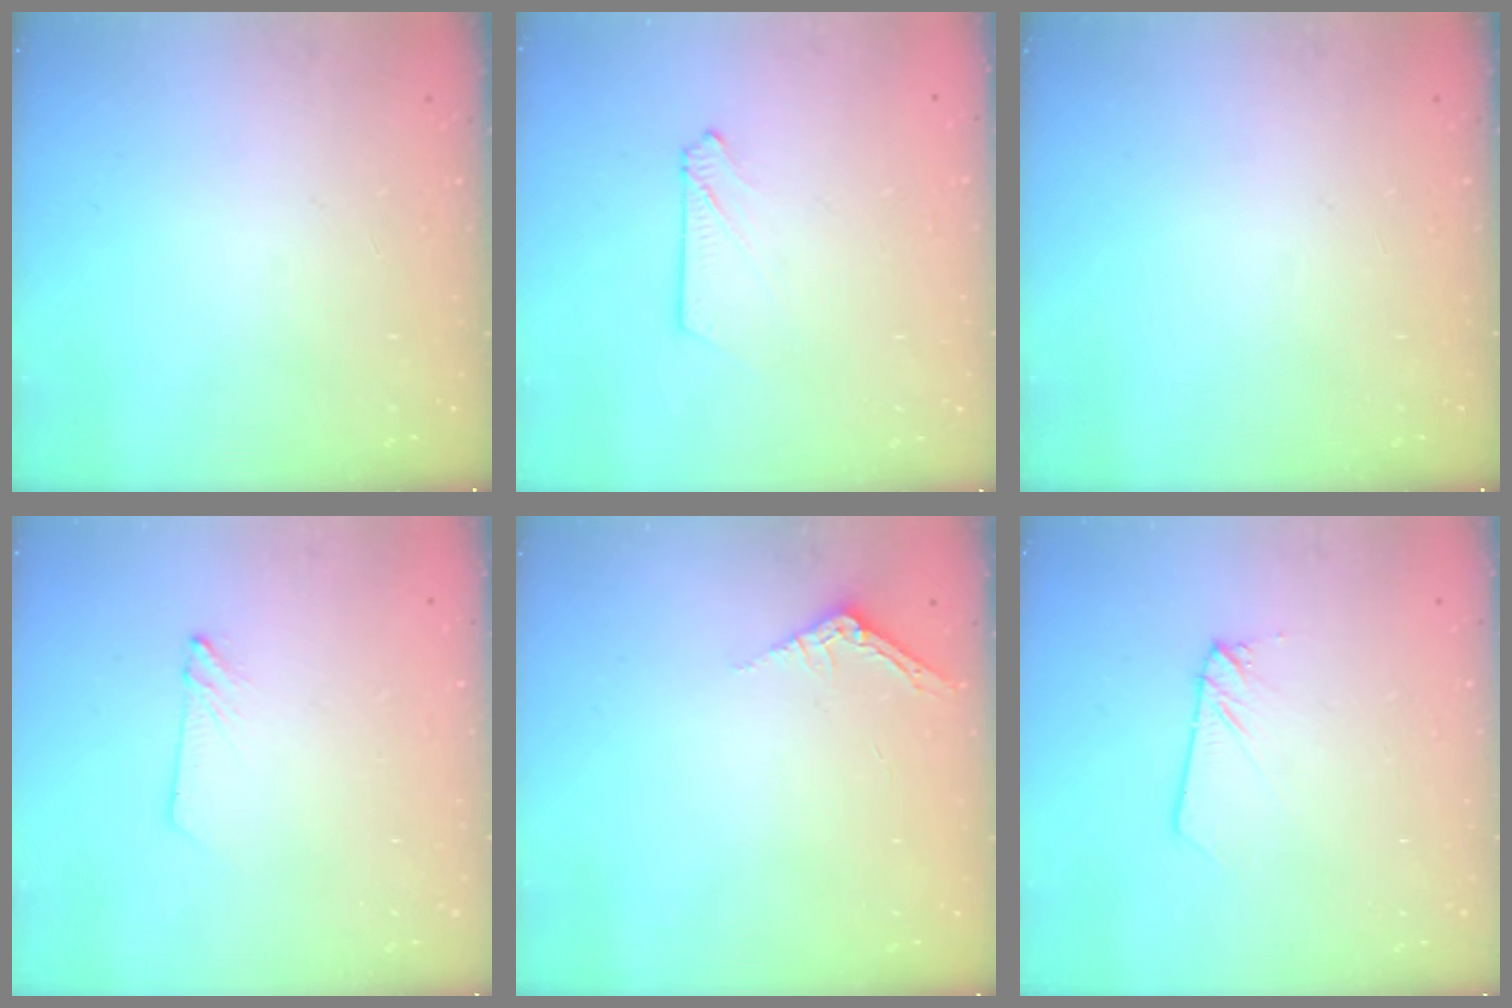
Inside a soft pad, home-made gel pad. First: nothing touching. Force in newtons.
{"total": 3.0, "press": 3.0, "slide": 0.4}
{"total": 0.0}
{"total": 2.4, "press": 2.4, "slide": 0.2}
{"total": 2.5, "press": 2.5, "slide": 0.2}
{"total": 2.3, "press": 2.3, "slide": 0.1}